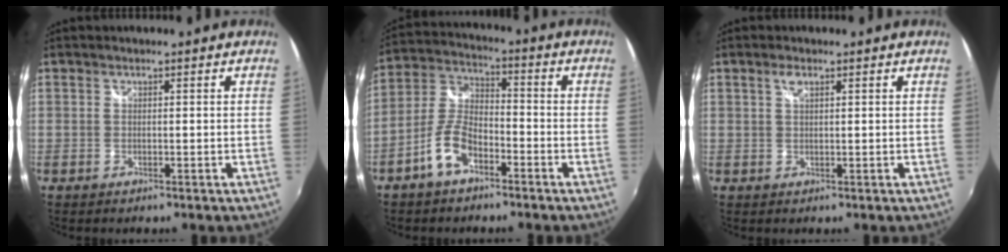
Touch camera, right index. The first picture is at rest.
{"total": 8.6, "force": [-5.0, 4.0, 5.7], "torque": [-0.131, 0.014, -0.096]}
{"total": 1.7, "force": [0.9, 0.6, 1.3], "torque": [-0.025, 0.003, 0.014]}